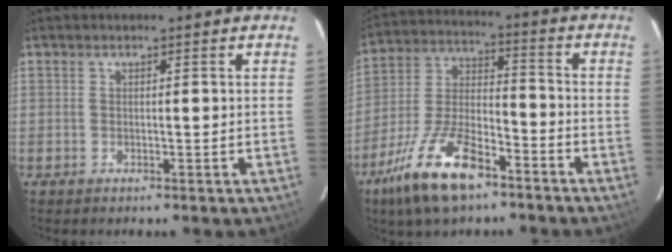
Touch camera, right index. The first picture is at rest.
{"total": 16.3, "force": [-10.4, 6.0, 11.0], "torque": [-0.235, -0.012, -0.192]}